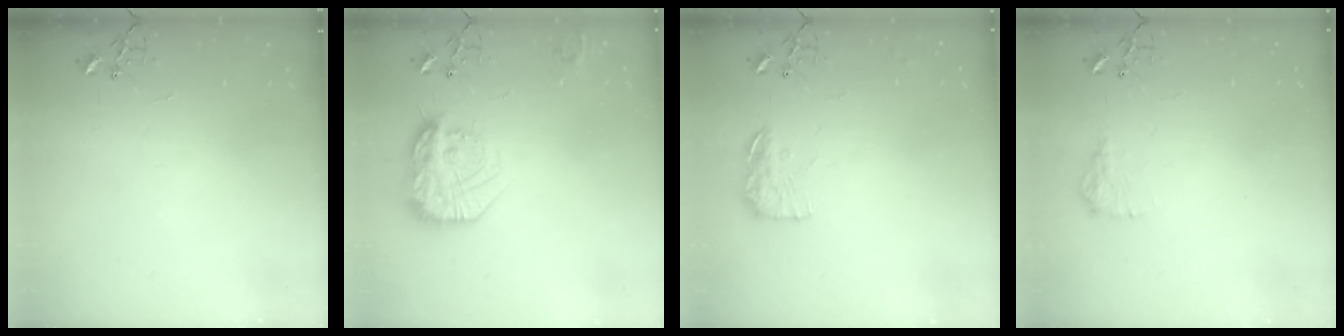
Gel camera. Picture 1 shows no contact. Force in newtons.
{"total": 19.0, "press": 18.9, "slide": 1.4}
{"total": 12.1, "press": 12.1, "slide": 0.5}
{"total": 9.6, "press": 9.6, "slide": 0.3}